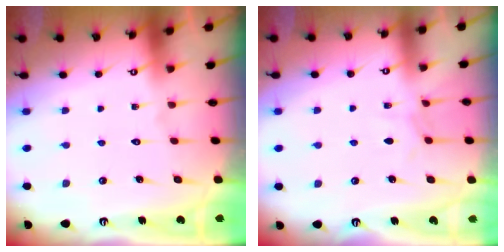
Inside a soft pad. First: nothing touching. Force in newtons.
{"total": 4.3, "press": 4.3, "slide": 0.6}